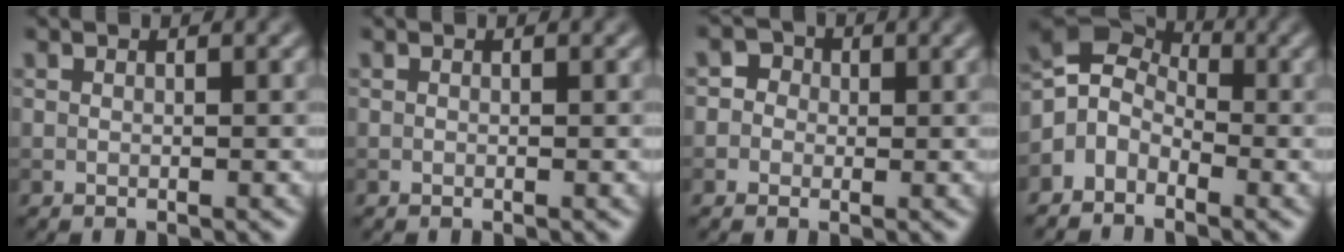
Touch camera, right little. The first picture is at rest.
{"total": 0.0}
{"total": 2.4, "force": [0.4, 2.3, 0.8], "torque": [0.015, 0.005, -0.018]}
{"total": 4.0, "force": [-1.9, 3.0, 1.9], "torque": [-0.035, 0.007, -0.049]}